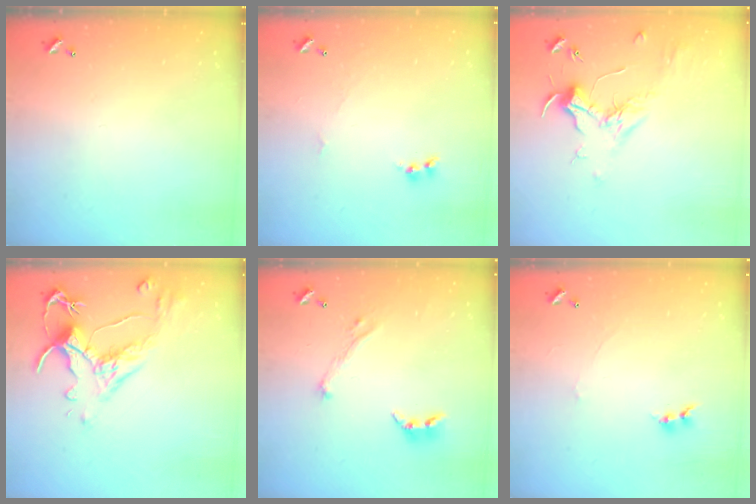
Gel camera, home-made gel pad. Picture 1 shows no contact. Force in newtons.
{"total": 1.6, "press": 1.6, "slide": 0.2}
{"total": 1.8, "press": 1.7, "slide": 0.6}
{"total": 3.1, "press": 2.7, "slide": 1.4}
{"total": 2.9, "press": 2.8, "slide": 0.8}
{"total": 0.0}